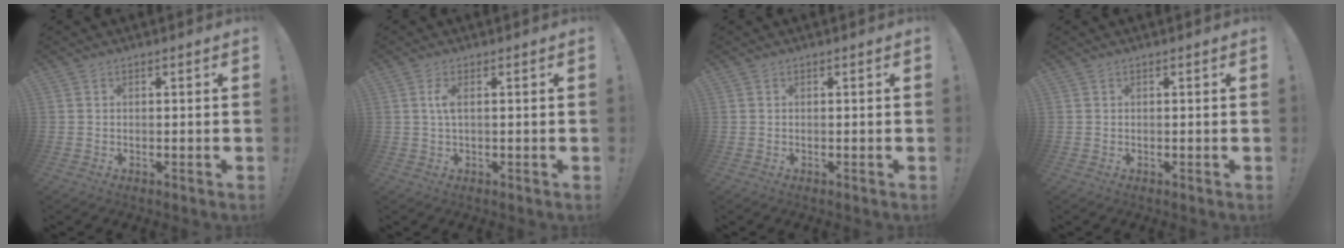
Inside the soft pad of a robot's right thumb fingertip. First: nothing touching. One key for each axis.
{"total": 2.9, "fx": 0.4, "fy": 0.8, "fz": 2.8, "tx": -0.060, "ty": -0.001, "tz": 0.002}
{"total": 0.0}
{"total": 0.0}